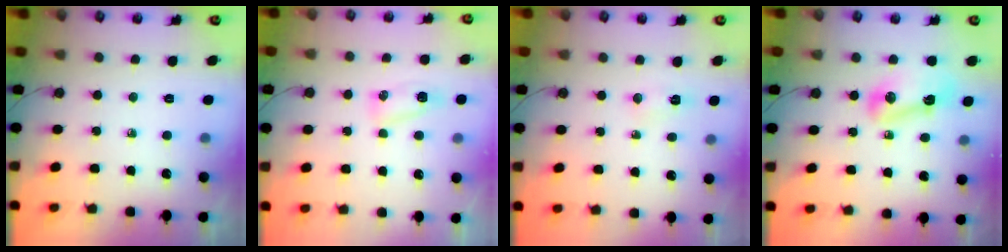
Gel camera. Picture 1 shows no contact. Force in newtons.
{"total": 7.9, "press": 5.6, "slide": 5.6}
{"total": 4.2, "press": 4.2, "slide": 0.5}
{"total": 7.8, "press": 7.8, "slide": 0.7}